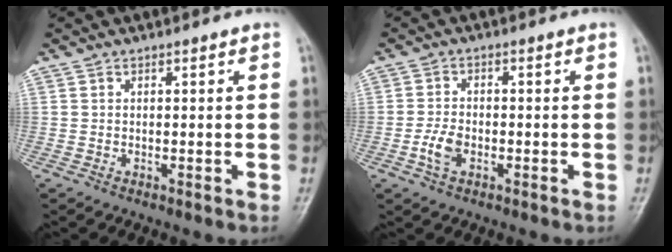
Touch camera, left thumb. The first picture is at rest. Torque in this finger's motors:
{"motor_torque": [-0.22, 0.26, 0.03, -0.04, 0.03]}